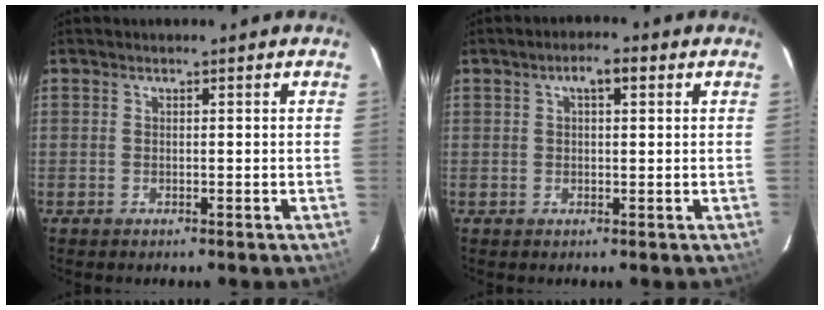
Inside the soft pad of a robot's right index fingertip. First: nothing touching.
{"total": 3.4, "force": [1.3, 1.3, 2.9], "torque": [-0.048, 0.014, 0.021]}